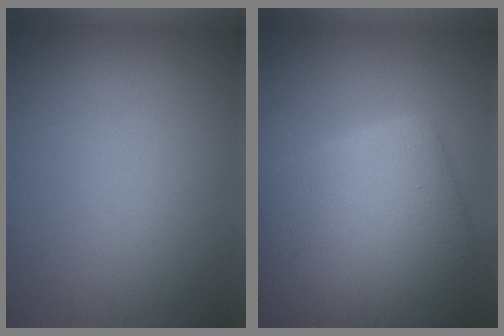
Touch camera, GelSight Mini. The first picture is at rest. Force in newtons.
{"total": 13.0, "press": 13.0, "slide": 0.5}